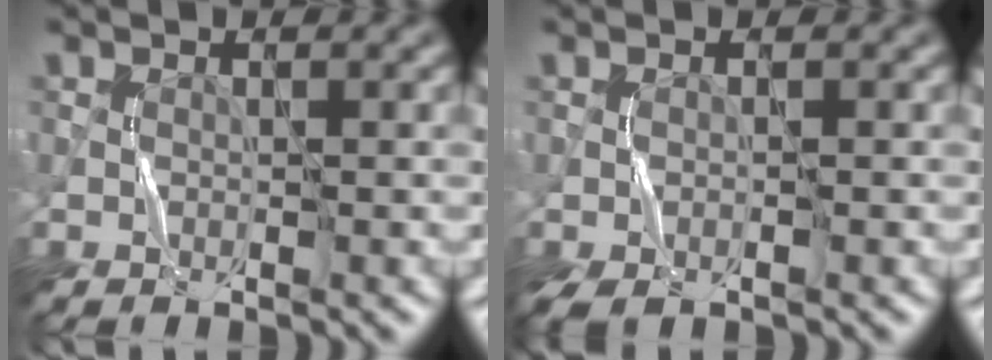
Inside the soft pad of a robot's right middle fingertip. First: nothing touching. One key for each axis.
{"total": 2.0, "fx": -1.2, "fy": 0.5, "fz": 1.6, "tx": -0.041, "ty": -0.006, "tz": -0.025}